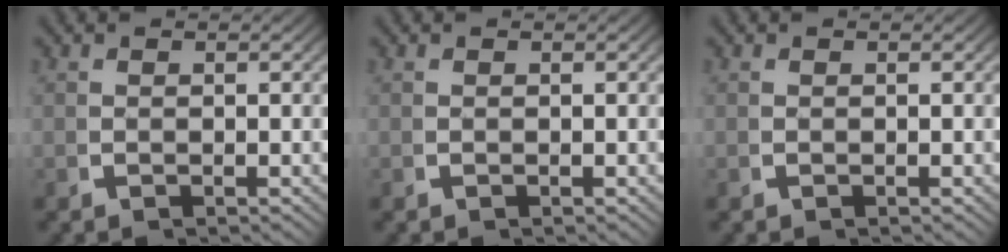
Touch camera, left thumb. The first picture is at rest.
{"total": 0.0}
{"total": 0.0}